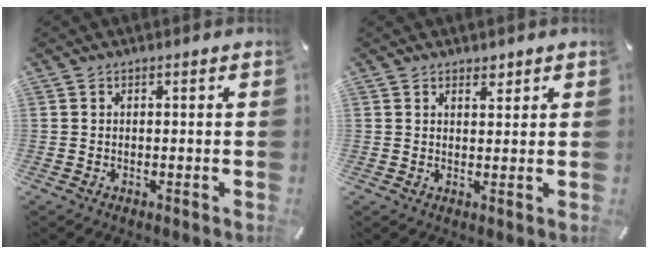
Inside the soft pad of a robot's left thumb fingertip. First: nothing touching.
{"total": 2.0, "force": [1.5, 1.2, 0.6], "torque": [-0.006, -0.003, 0.025]}